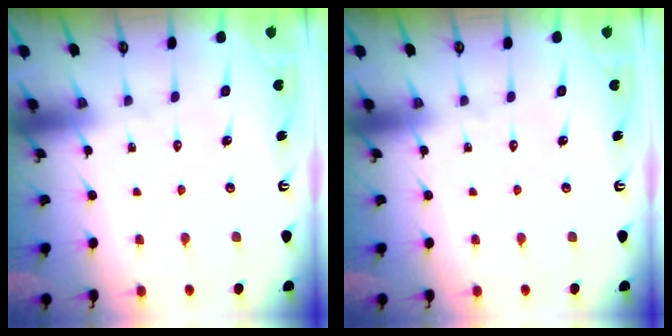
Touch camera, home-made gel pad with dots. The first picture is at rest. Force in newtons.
{"total": 0.0}